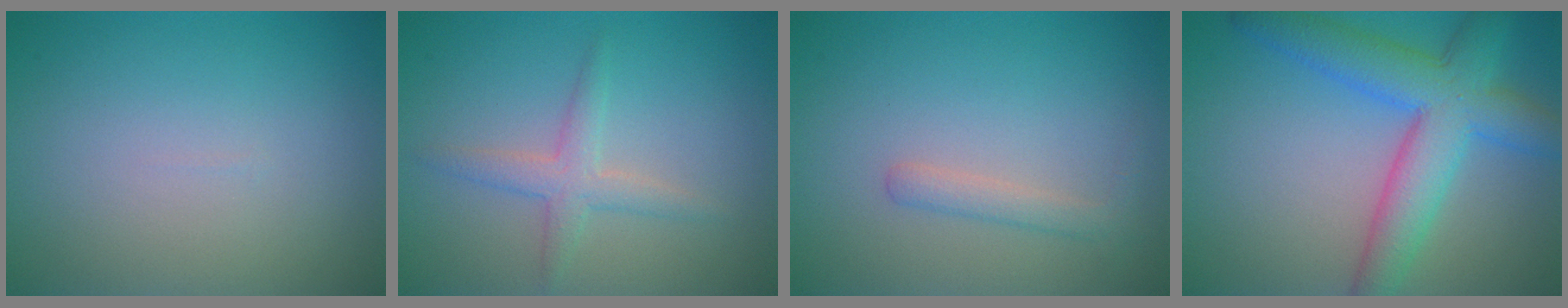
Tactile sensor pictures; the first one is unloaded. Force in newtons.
{"total": 2.4, "press": 2.4, "slide": 0.0}
{"total": 1.6, "press": 1.6, "slide": 0.1}
{"total": 7.2, "press": 7.2, "slide": 0.3}